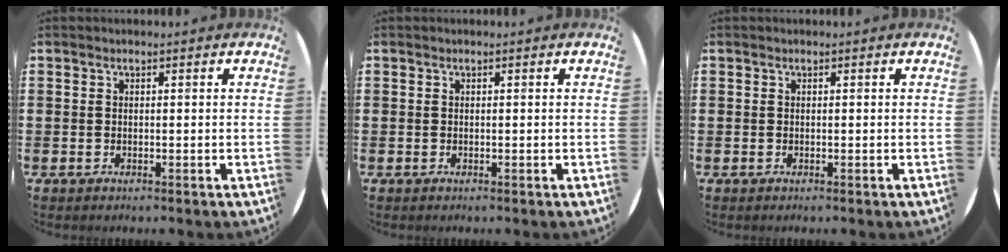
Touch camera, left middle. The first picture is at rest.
{"total": 0.0}
{"total": 0.0}